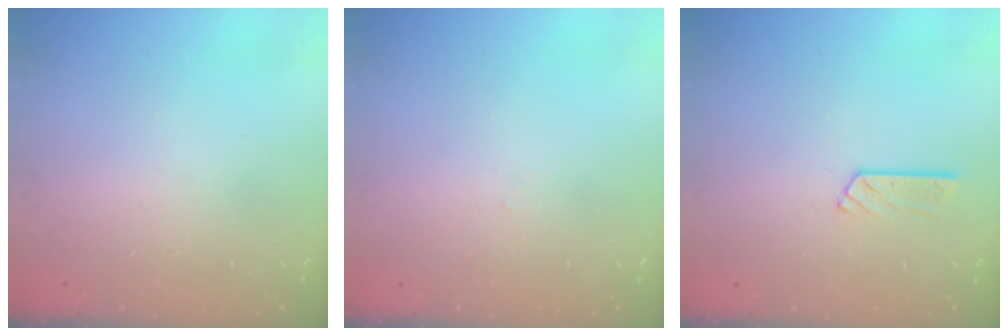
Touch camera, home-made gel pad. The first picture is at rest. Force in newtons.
{"total": 2.7, "press": 2.7, "slide": 0.4}
{"total": 5.5, "press": 5.5, "slide": 0.4}